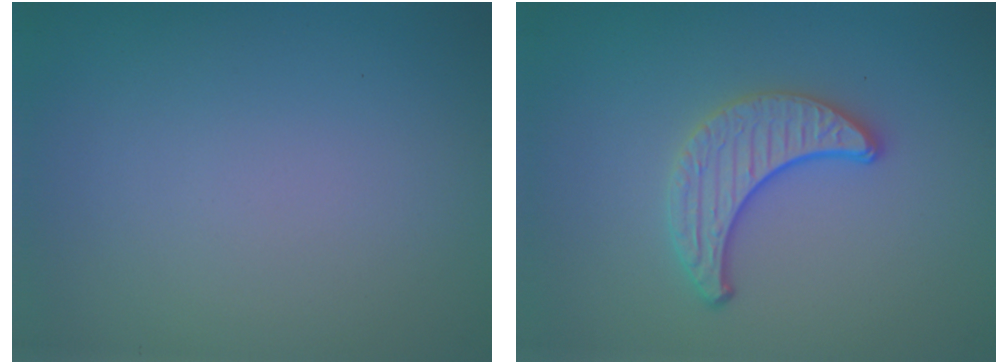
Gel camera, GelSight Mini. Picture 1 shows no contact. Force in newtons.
{"total": 3.2, "press": 3.0, "slide": 1.1}